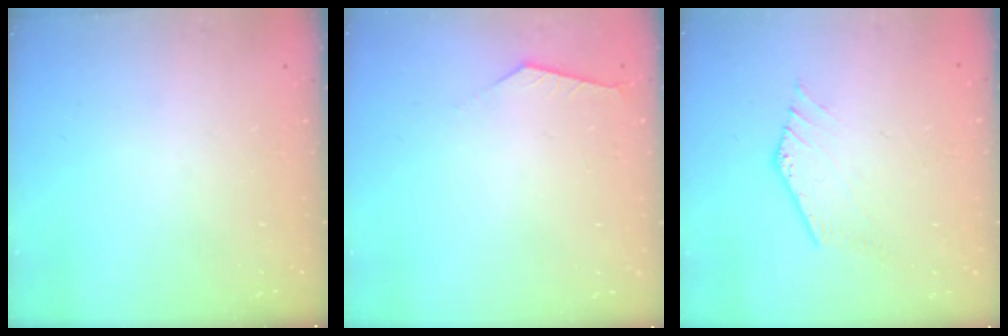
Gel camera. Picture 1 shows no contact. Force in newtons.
{"total": 2.9, "press": 2.9, "slide": 0.5}
{"total": 1.3, "press": 1.3, "slide": 0.1}